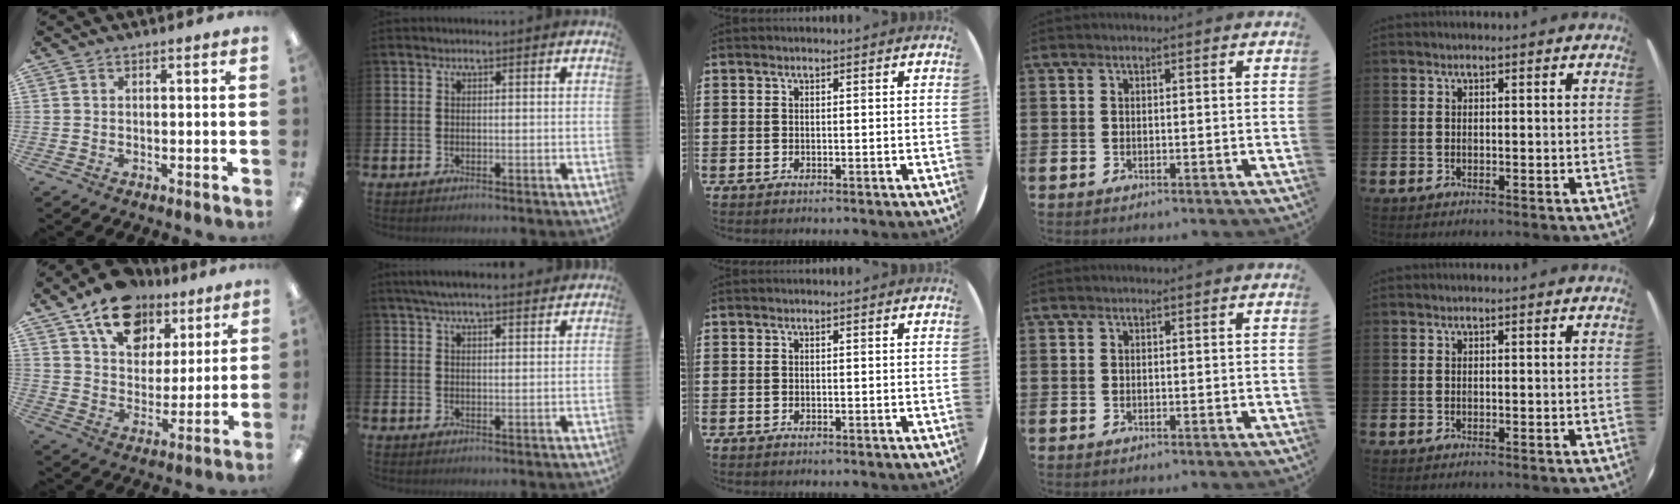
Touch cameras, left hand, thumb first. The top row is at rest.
{"thumb": {"total": 16.2, "force": [10.4, 10.2, 7.1], "torque": [-0.113, -0.052, 0.191]}, "index": {"total": 4.5, "force": [4.1, 0.6, 1.7], "torque": [-0.042, -0.007, 0.075]}}